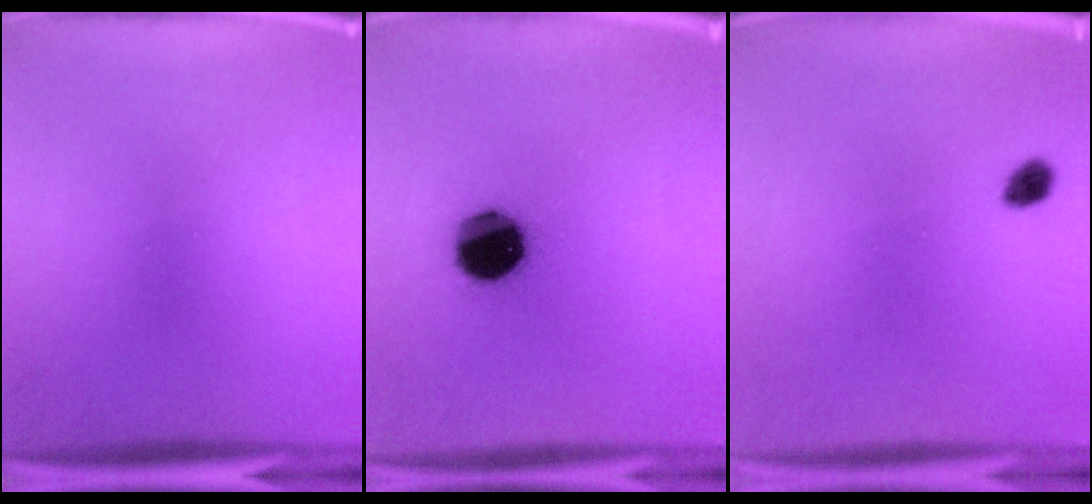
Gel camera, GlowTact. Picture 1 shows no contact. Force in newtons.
{"total": 15.9}
{"total": 2.2}